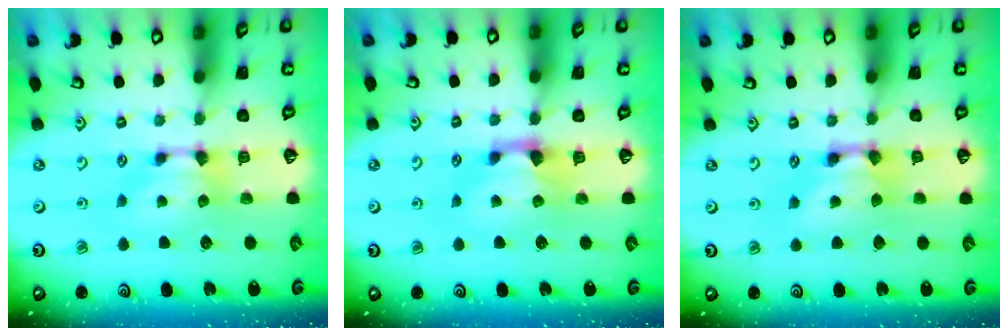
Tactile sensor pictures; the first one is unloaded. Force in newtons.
{"total": 1.6, "press": 0.9, "slide": 1.3}
{"total": 2.5, "press": 2.5, "slide": 0.2}